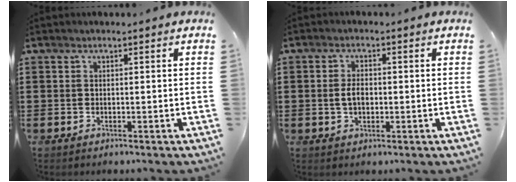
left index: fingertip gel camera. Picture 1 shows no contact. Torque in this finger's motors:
{"motor_torque": [0.38, 0.30, 0.42, 0.03]}